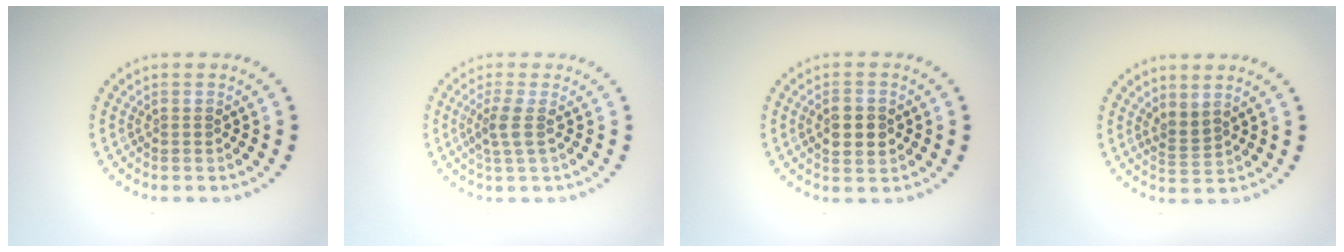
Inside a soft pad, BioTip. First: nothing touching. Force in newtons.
{"total": 2.0, "press": 1.5, "slide": 1.3}
{"total": 2.9, "press": 2.9, "slide": 0.2}
{"total": 1.7, "press": 1.2, "slide": 1.1}